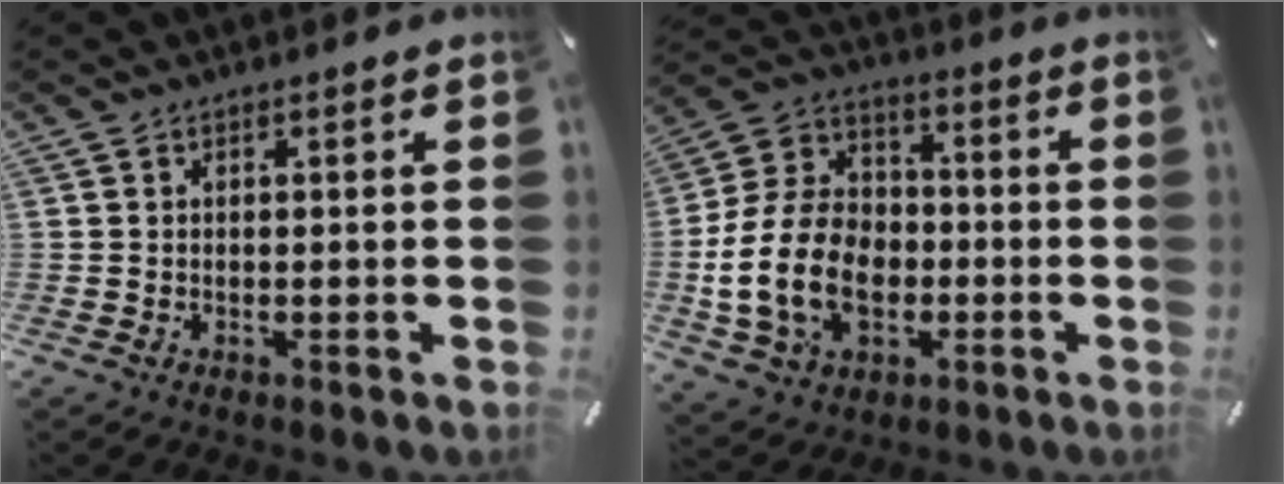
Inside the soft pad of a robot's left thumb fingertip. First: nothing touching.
{"total": 17.8, "force": [-4.2, 13.2, 11.1], "torque": [-0.249, 0.030, -0.072]}